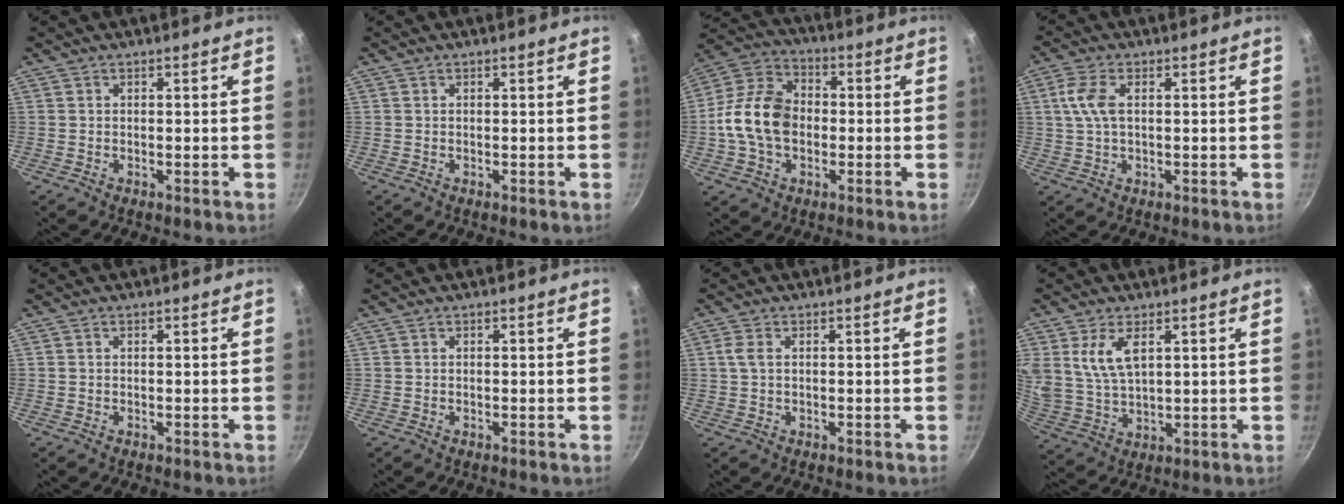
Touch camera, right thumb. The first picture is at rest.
{"total": 0.0}
{"total": 14.2, "force": [-1.3, 10.2, 9.8], "torque": [-0.158, 0.030, -0.042]}
{"total": 5.5, "force": [1.1, 2.8, 4.7], "torque": [-0.102, 0.010, 0.019]}
{"total": 0.0}
{"total": 0.0}
{"total": 2.1, "force": [0.5, 1.2, 1.7], "torque": [-0.039, 0.003, 0.008]}
{"total": 8.5, "force": [3.5, 4.5, 6.3], "torque": [-0.119, -0.023, 0.077]}